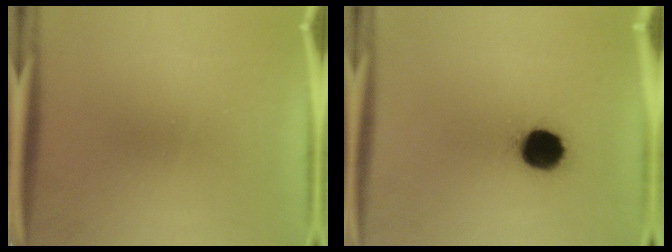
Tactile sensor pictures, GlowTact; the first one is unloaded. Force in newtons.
{"total": 11.5}